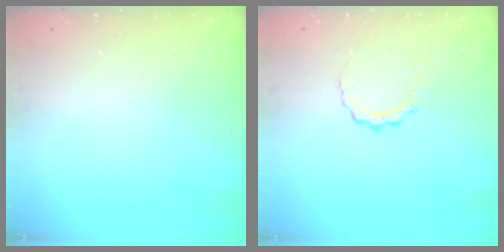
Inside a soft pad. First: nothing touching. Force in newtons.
{"total": 3.8, "press": 3.7, "slide": 0.3}